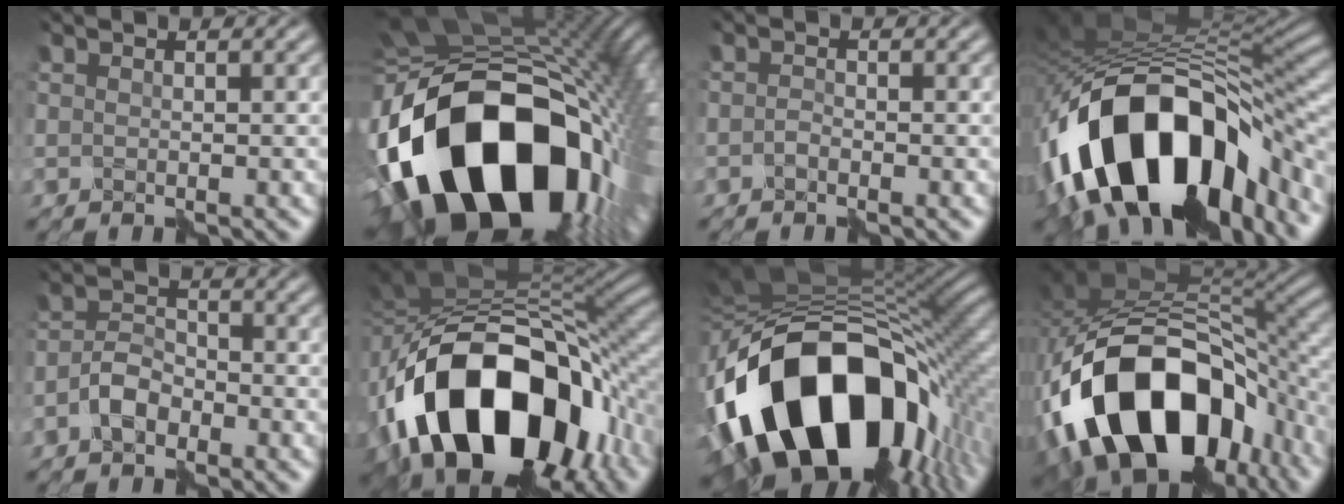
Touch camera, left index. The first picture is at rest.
{"total": 20.5, "force": [-8.0, 11.3, 15.1], "torque": [-0.271, -0.028, -0.120]}
{"total": 1.0, "force": [-0.8, 0.3, 0.4], "torque": [-0.009, 0.001, -0.022]}
{"total": 17.6, "force": [-7.1, 9.8, 12.8], "torque": [-0.218, -0.012, -0.106]}
{"total": 3.2, "force": [-2.2, 1.6, 1.6], "torque": [-0.027, 0.011, -0.051]}
{"total": 18.3, "force": [-5.7, 11.3, 13.3], "torque": [-0.247, -0.014, -0.089]}
{"total": 19.0, "force": [-6.2, 11.2, 14.1], "torque": [-0.255, -0.016, -0.092]}
{"total": 17.4, "force": [-7.3, 10.6, 11.7], "torque": [-0.209, -0.014, -0.122]}